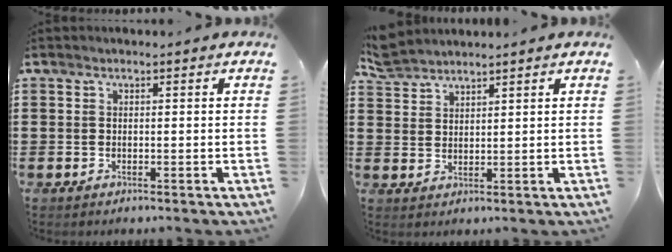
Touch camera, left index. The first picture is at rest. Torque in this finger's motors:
{"motor_torque": [-0.88, 1.12, 0.01, 0.00]}